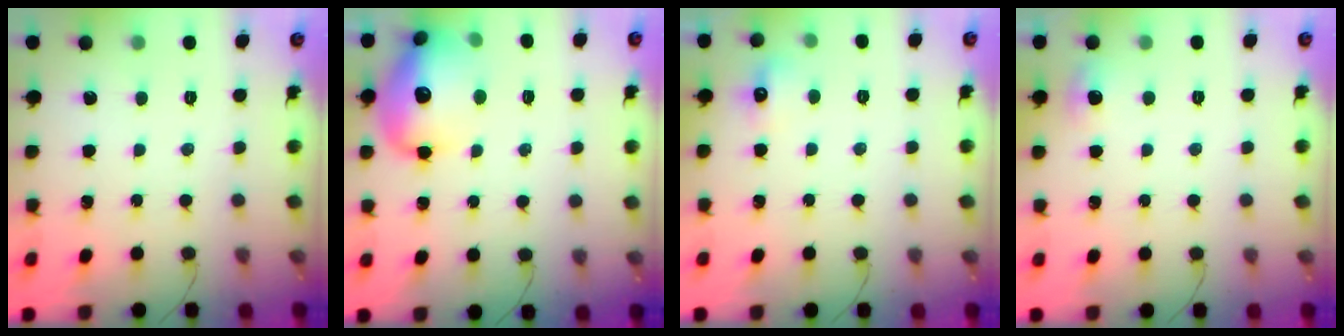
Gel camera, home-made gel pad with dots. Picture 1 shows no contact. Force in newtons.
{"total": 16.6, "press": 16.5, "slide": 1.9}
{"total": 5.4, "press": 5.1, "slide": 1.6}
{"total": 4.5, "press": 4.3, "slide": 1.3}